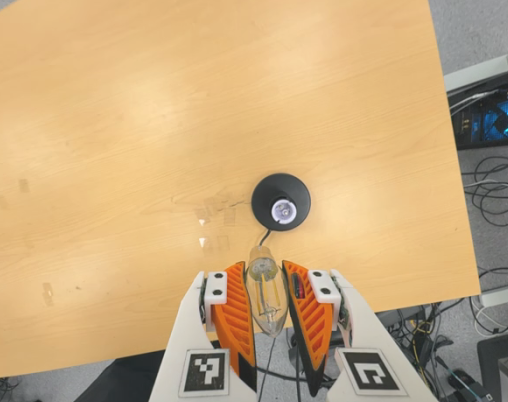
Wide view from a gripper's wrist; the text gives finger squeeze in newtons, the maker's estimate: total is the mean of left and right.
{"total": 18.4, "left": 20.1, "right": 16.8}